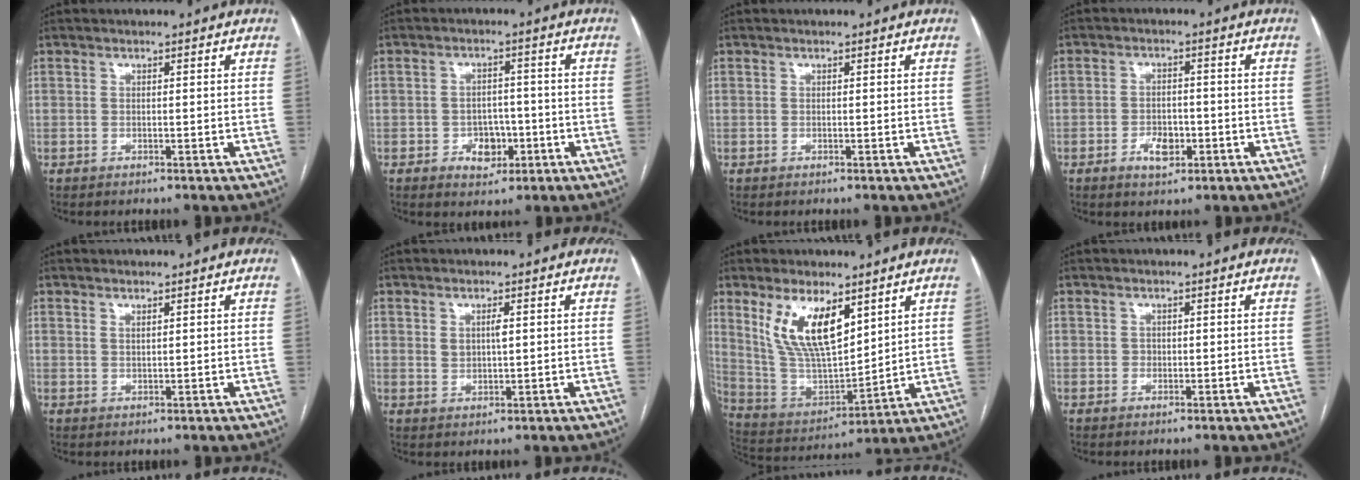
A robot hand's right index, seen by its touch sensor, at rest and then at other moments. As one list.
[{"total": 4.7, "force": [-1.7, 3.4, 2.7], "torque": [-0.033, 0.011, -0.019]}, {"total": 0.0}, {"total": 4.1, "force": [-1.7, 2.4, 2.8], "torque": [-0.045, 0.004, -0.023]}, {"total": 0.7, "force": [0.6, 0.1, 0.4], "torque": [-0.011, -0.004, 0.011]}, {"total": 2.3, "force": [0.8, 1.0, 2.0], "torque": [-0.037, -0.002, 0.016]}, {"total": 13.2, "force": [6.9, 4.7, 10.2], "torque": [-0.202, 0.000, 0.144]}, {"total": 0.7, "force": [0.0, 0.7, 0.1], "torque": [0.003, 0.003, -0.001]}]